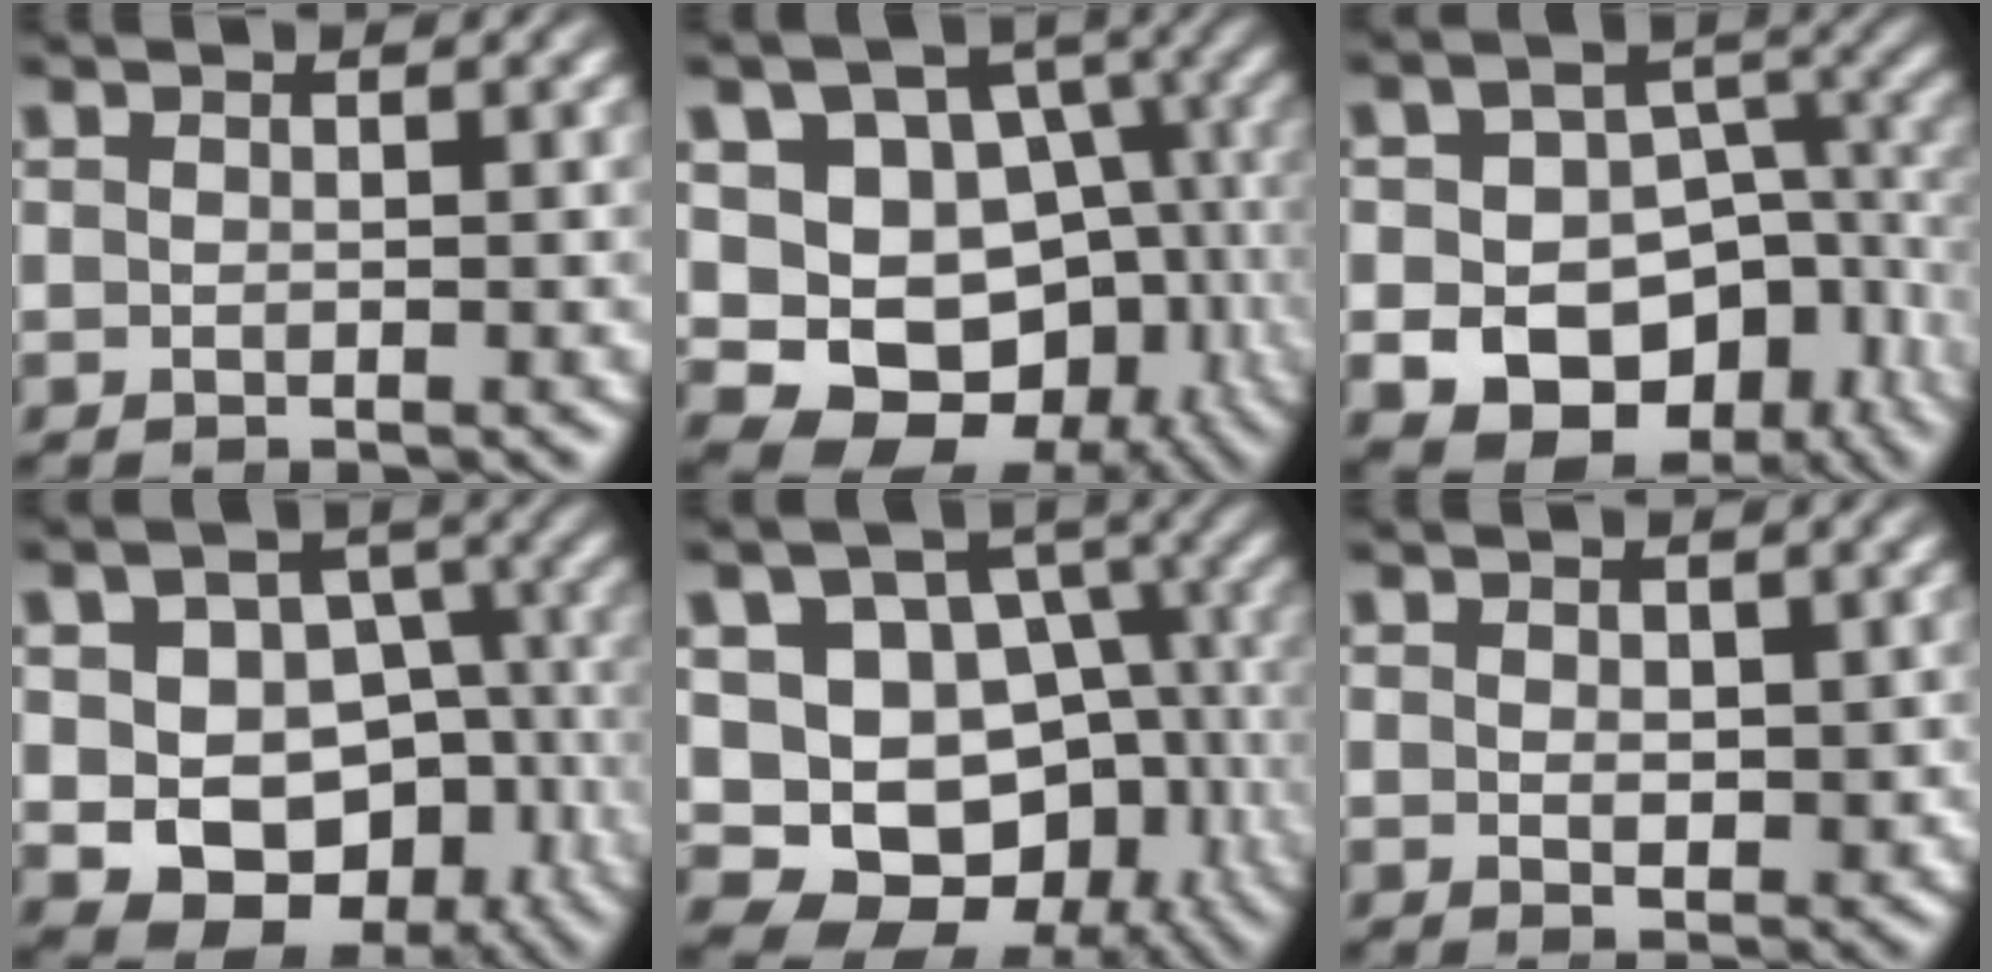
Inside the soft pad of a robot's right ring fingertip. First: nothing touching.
{"total": 17.6, "force": [-3.2, 14.8, 8.9], "torque": [-0.195, -0.081, -0.037]}
{"total": 15.0, "force": [-4.3, 11.7, 8.3], "torque": [-0.142, -0.067, -0.047]}
{"total": 13.0, "force": [-3.1, 10.7, 6.8], "torque": [-0.136, -0.067, -0.029]}
{"total": 19.4, "force": [-3.9, 16.5, 9.3], "torque": [-0.216, -0.094, -0.046]}
{"total": 1.6, "force": [0.2, 0.9, 1.3], "torque": [-0.016, -0.014, 0.014]}